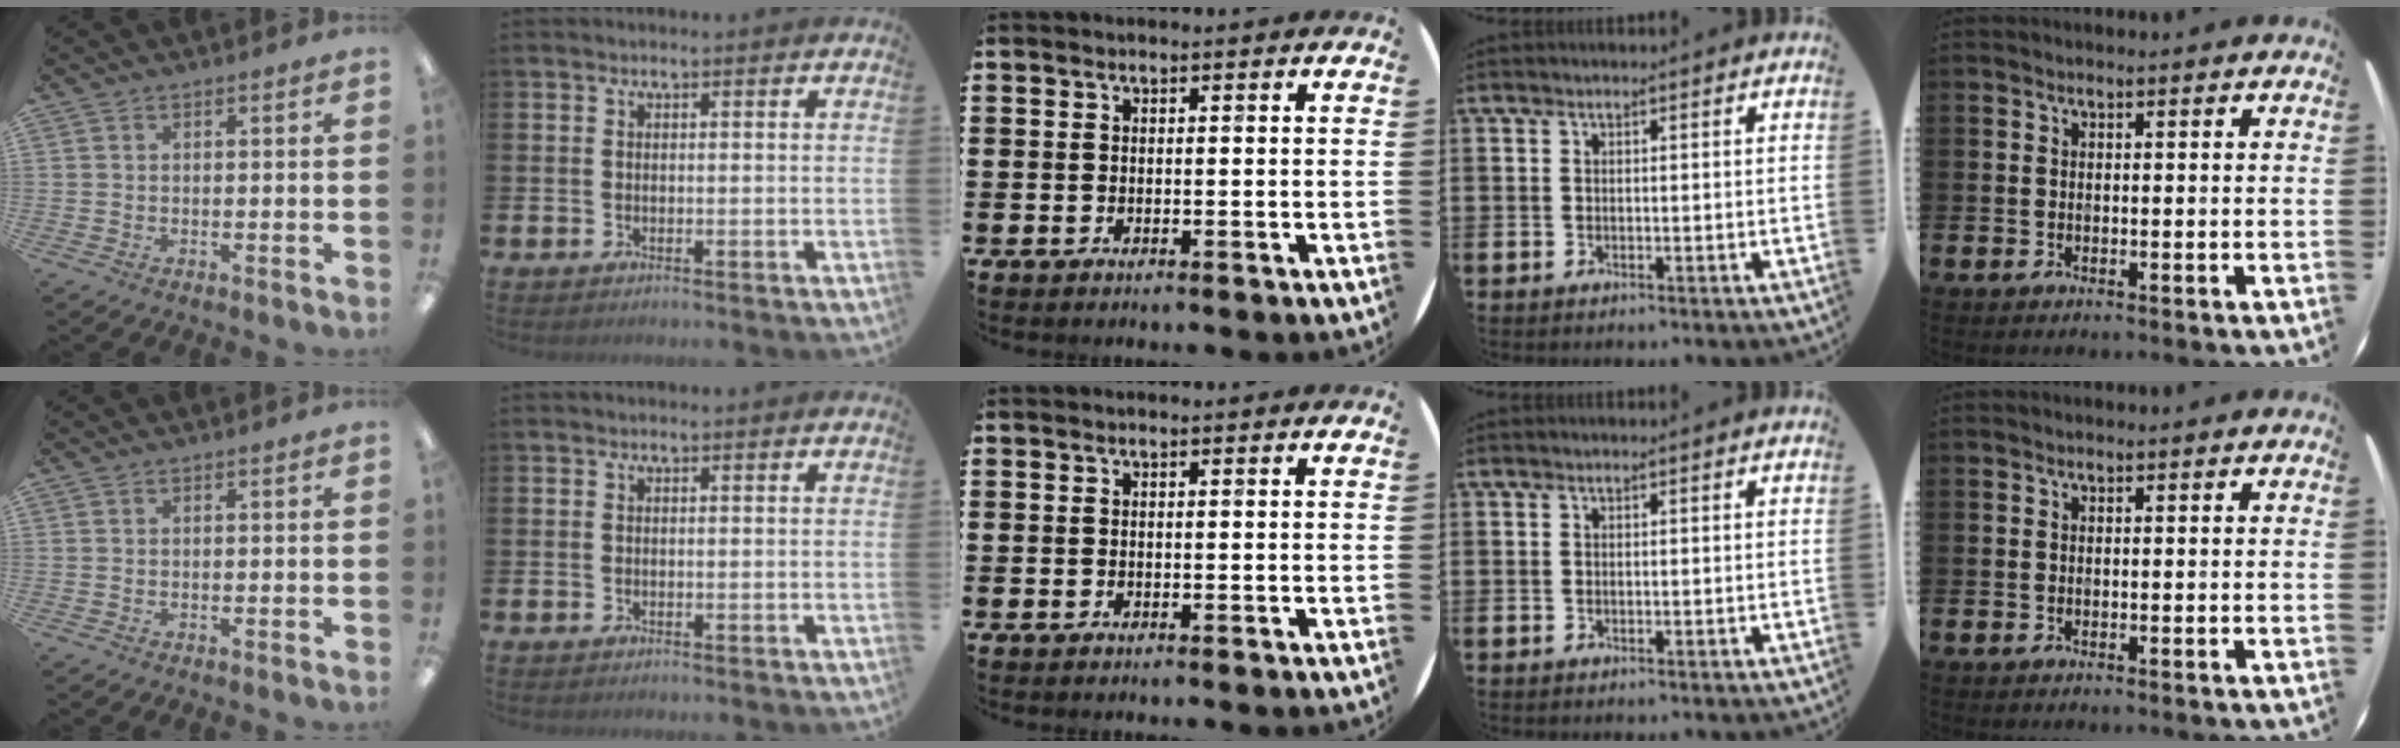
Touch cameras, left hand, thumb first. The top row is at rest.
{}